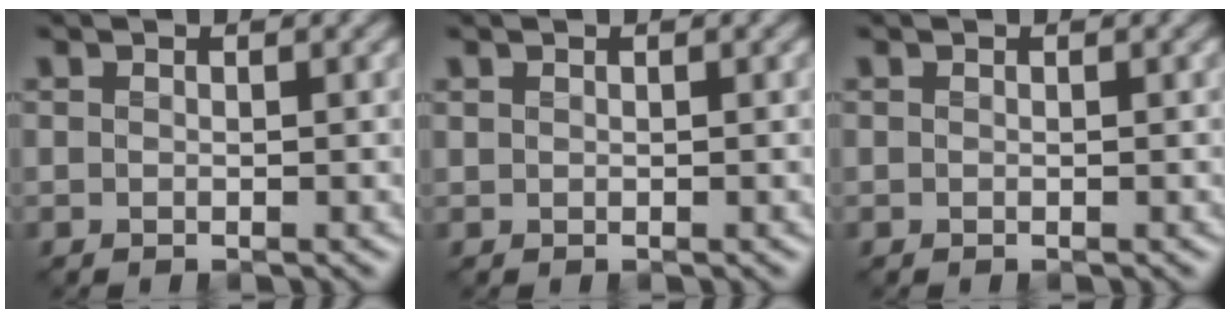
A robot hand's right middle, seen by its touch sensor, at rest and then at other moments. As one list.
[{"total": 0.0}, {"total": 0.0}]